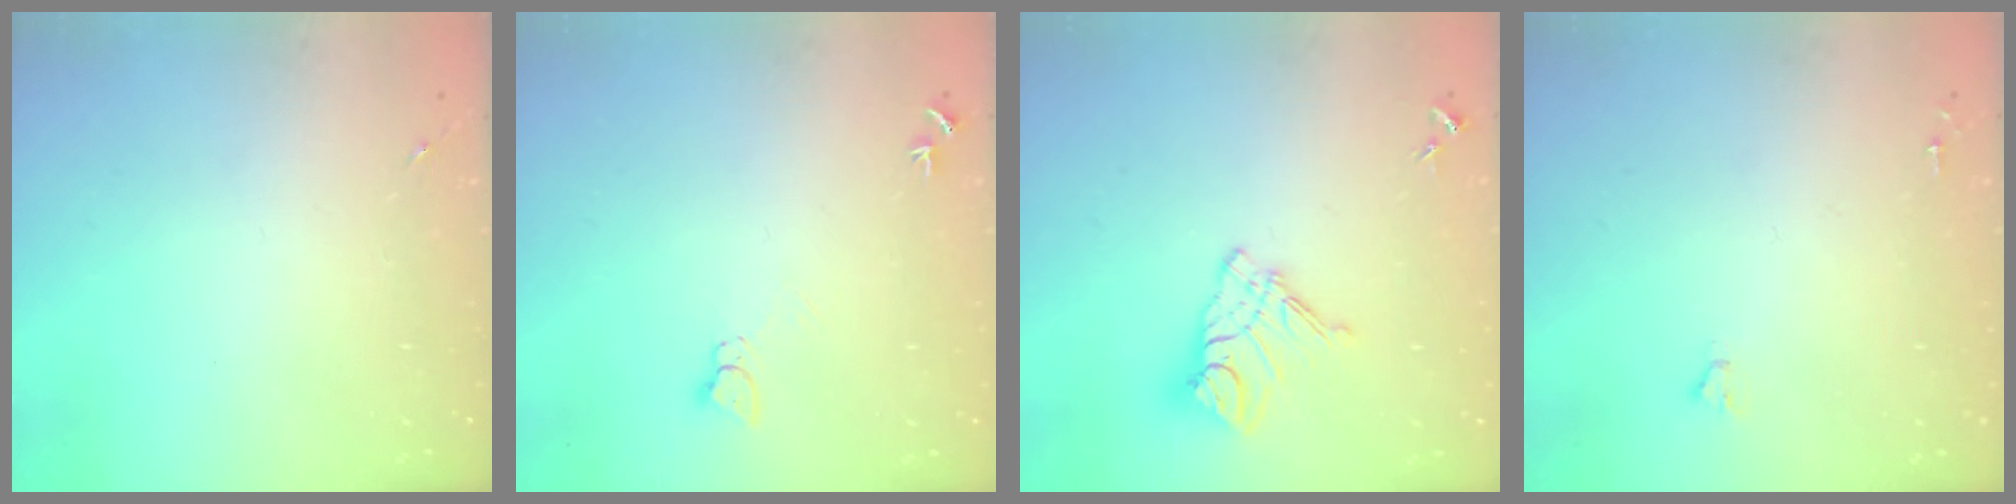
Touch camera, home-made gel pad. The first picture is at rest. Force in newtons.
{"total": 4.4, "press": 4.4, "slide": 0.4}
{"total": 12.6, "press": 12.5, "slide": 1.3}
{"total": 1.6, "press": 1.6, "slide": 0.1}